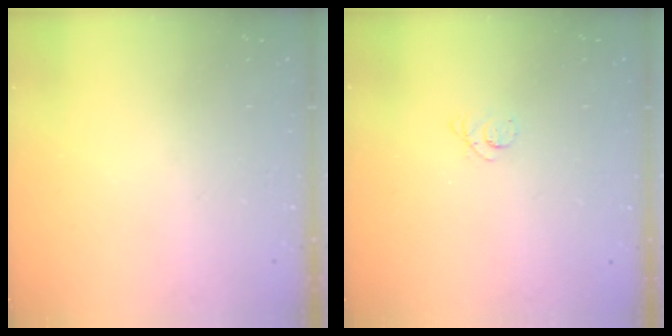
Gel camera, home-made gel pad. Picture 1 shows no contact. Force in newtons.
{"total": 2.5, "press": 2.5, "slide": 0.3}